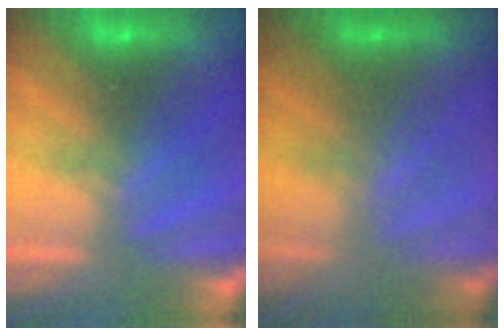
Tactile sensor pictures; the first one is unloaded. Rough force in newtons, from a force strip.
{"total": 2.9}